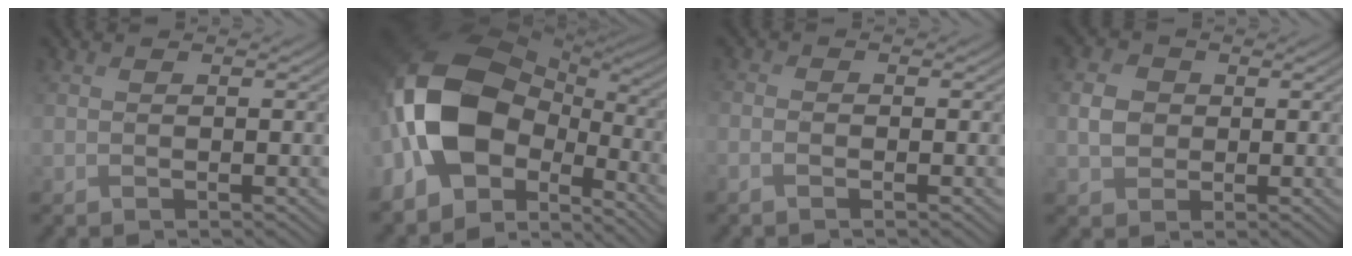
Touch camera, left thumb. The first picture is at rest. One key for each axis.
{"total": 16.4, "fx": -4.7, "fy": 10.4, "fz": 11.7, "tx": -0.255, "ty": -0.006, "tz": -0.104}
{"total": 1.1, "fx": -1.0, "fy": -0.2, "fz": 0.0, "tx": 0.008, "ty": 0.001, "tz": -0.026}
{"total": 3.6, "fx": -0.3, "fy": 3.2, "fz": 1.7, "tx": -0.040, "ty": 0.004, "tz": -0.016}